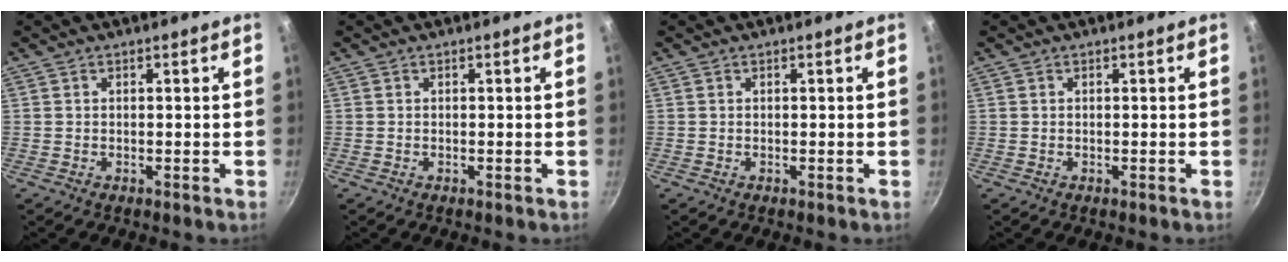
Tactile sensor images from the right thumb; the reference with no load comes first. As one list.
[{"total": 0.0}, {"total": 0.0}, {"total": 0.0}]